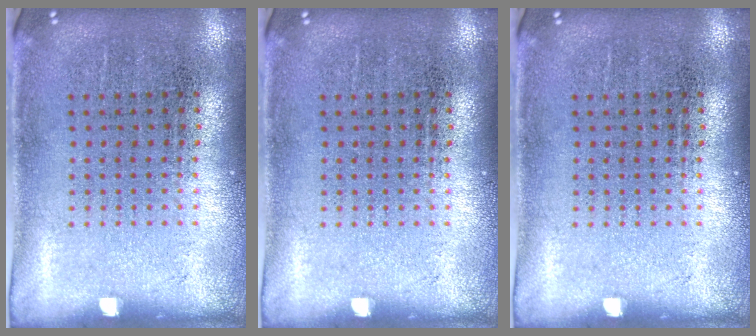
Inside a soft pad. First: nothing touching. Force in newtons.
{"total": 0.0}
{"total": 0.0}